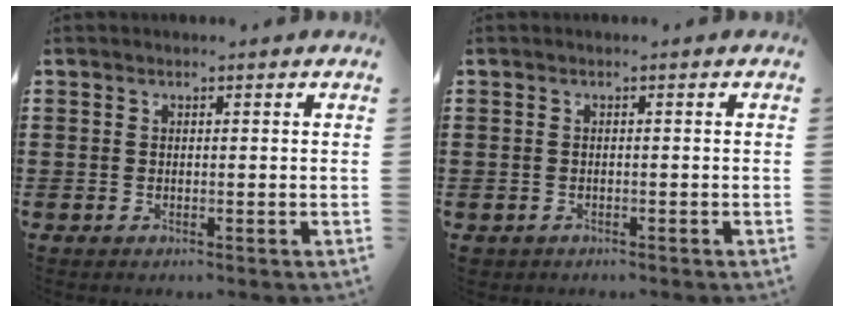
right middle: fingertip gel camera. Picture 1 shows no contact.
{"total": 0.7, "force": [-0.6, 0.3, -0.1], "torque": [-0.002, 0.000, -0.014]}